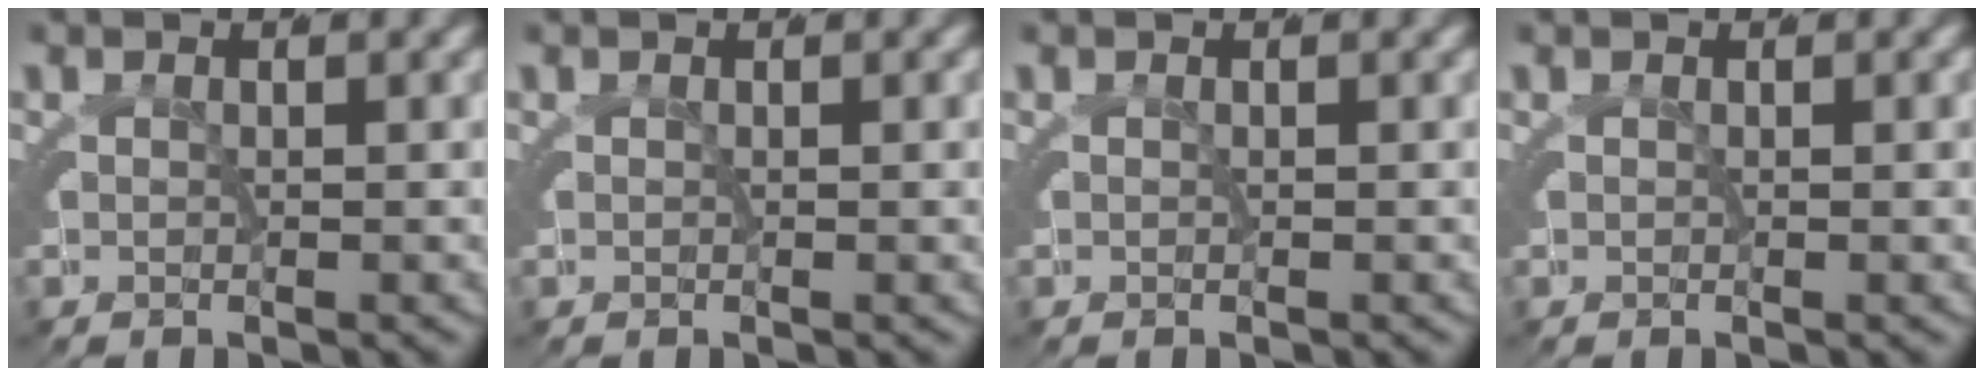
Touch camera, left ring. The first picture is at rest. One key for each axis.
{"total": 0.0}
{"total": 0.0}
{"total": 0.0}